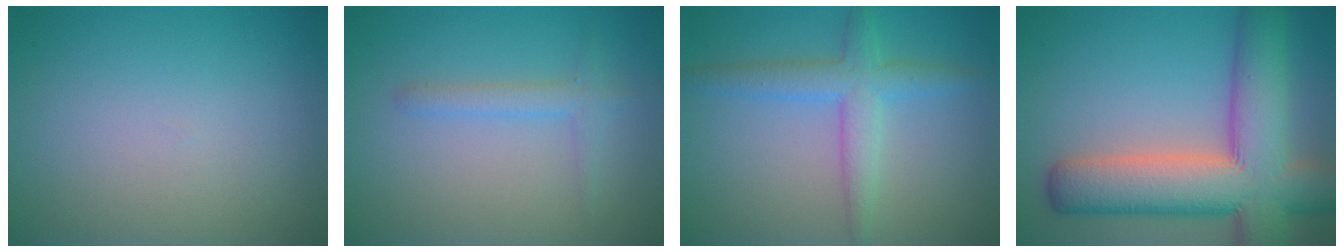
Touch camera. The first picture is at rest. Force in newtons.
{"total": 1.7, "press": 1.7, "slide": 0.1}
{"total": 3.7, "press": 3.7, "slide": 0.0}
{"total": 11.7, "press": 11.7, "slide": 0.7}